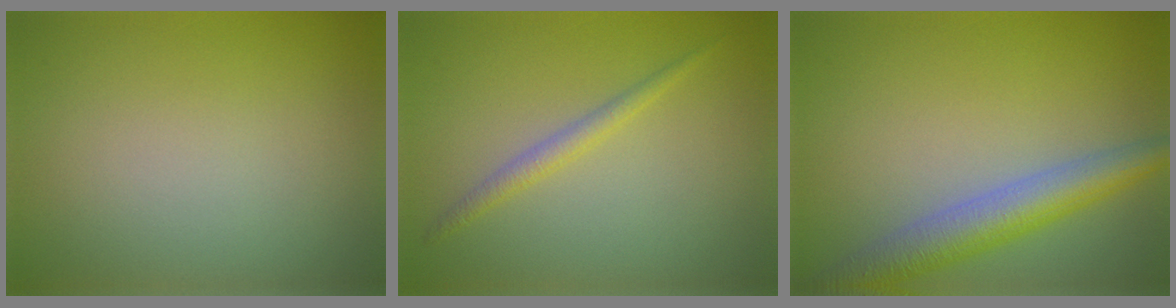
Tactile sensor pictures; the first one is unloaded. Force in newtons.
{"total": 1.5, "press": 1.5, "slide": 0.1}
{"total": 5.4, "press": 5.4, "slide": 0.4}